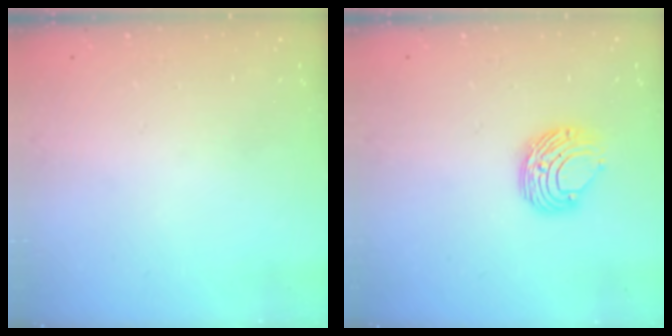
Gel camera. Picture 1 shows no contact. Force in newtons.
{"total": 8.7, "press": 8.6, "slide": 0.7}